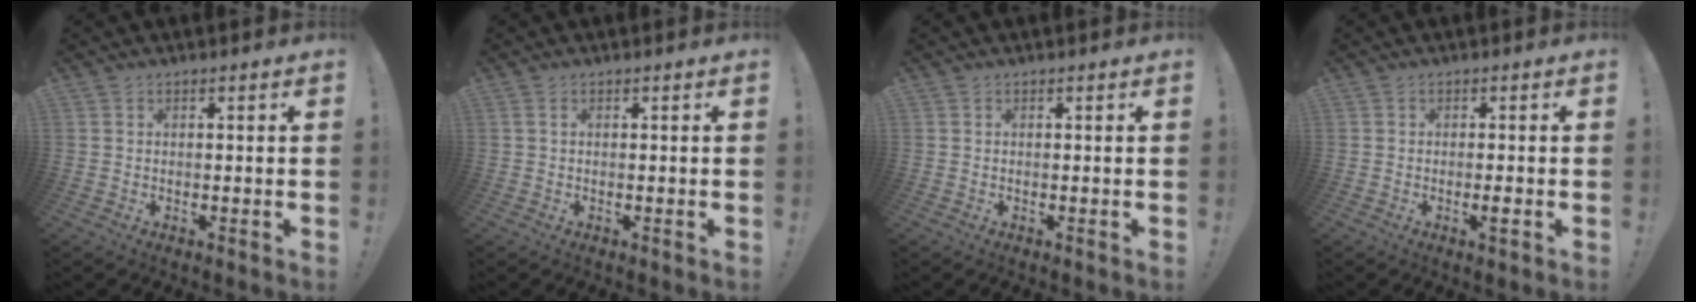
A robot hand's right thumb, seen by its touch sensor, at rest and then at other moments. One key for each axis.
{"total": 0.6, "fx": 0.2, "fy": 0.1, "fz": 0.6, "tx": -0.021, "ty": 0.004, "tz": 0.005}
{"total": 0.0}
{"total": 2.0, "fx": -0.8, "fy": 0.0, "fz": 1.9, "tx": -0.030, "ty": -0.003, "tz": -0.014}